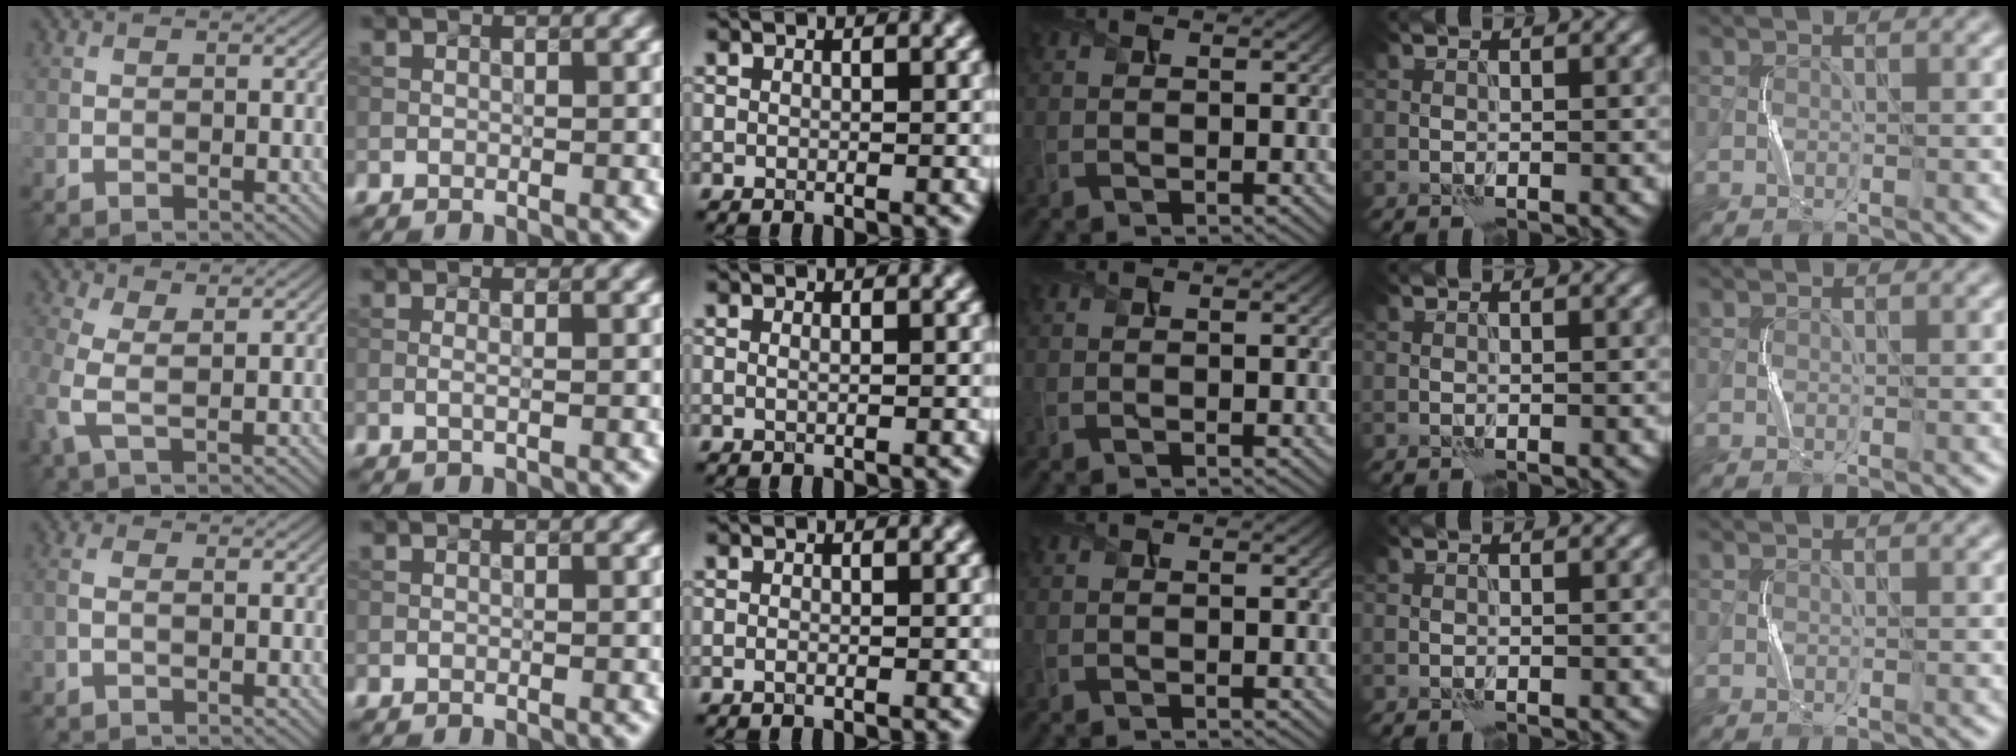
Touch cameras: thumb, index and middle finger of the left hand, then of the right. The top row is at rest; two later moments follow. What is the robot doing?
{"motion": "squeeze", "object": "sponge"}